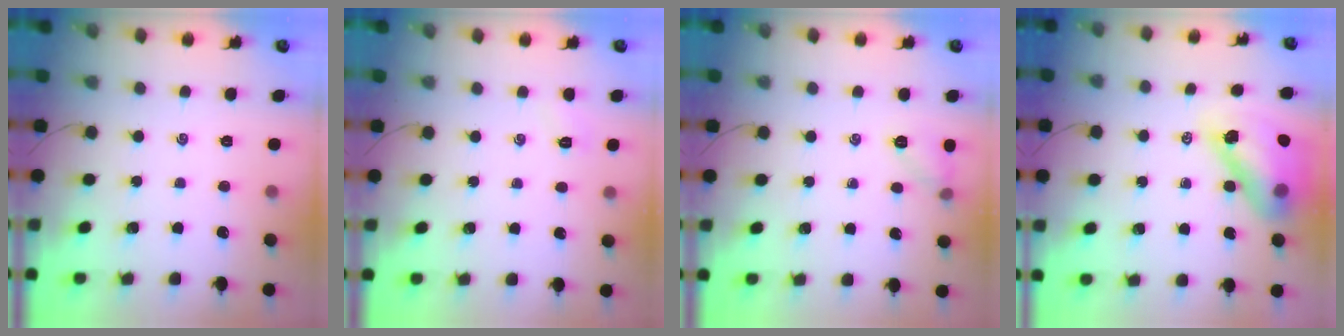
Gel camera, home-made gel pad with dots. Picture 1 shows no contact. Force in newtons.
{"total": 2.7, "press": 2.6, "slide": 0.7}
{"total": 6.3, "press": 6.1, "slide": 1.8}
{"total": 15.0, "press": 14.3, "slide": 4.5}